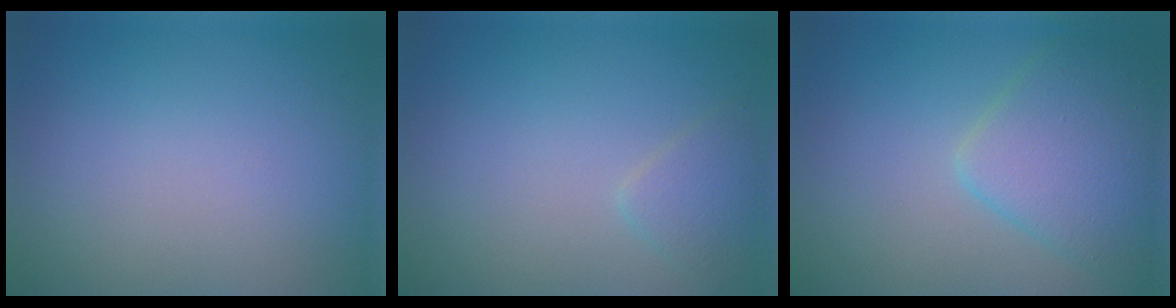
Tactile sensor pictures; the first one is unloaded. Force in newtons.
{"total": 1.6, "press": 1.6, "slide": 0.1}
{"total": 4.8, "press": 4.8, "slide": 0.1}